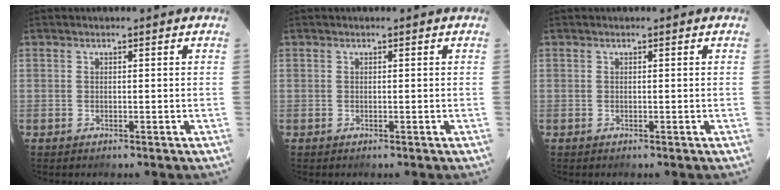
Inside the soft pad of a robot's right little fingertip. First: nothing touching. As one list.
[{"total": 0.0}, {"total": 0.0}]